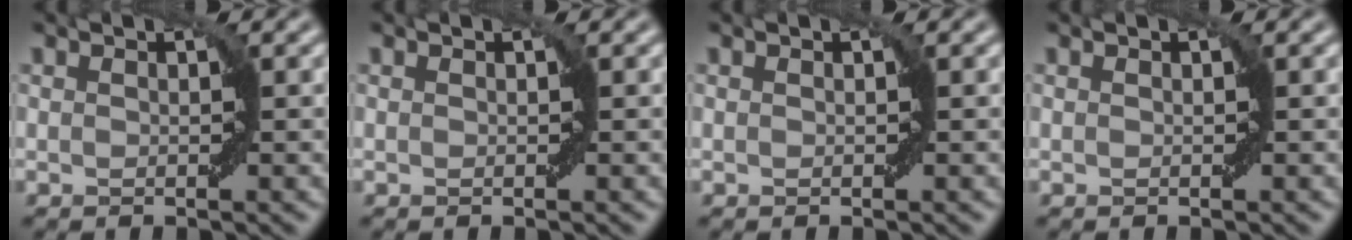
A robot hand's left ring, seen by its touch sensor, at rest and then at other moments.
{"total": 0.0}
{"total": 0.0}
{"total": 0.0}